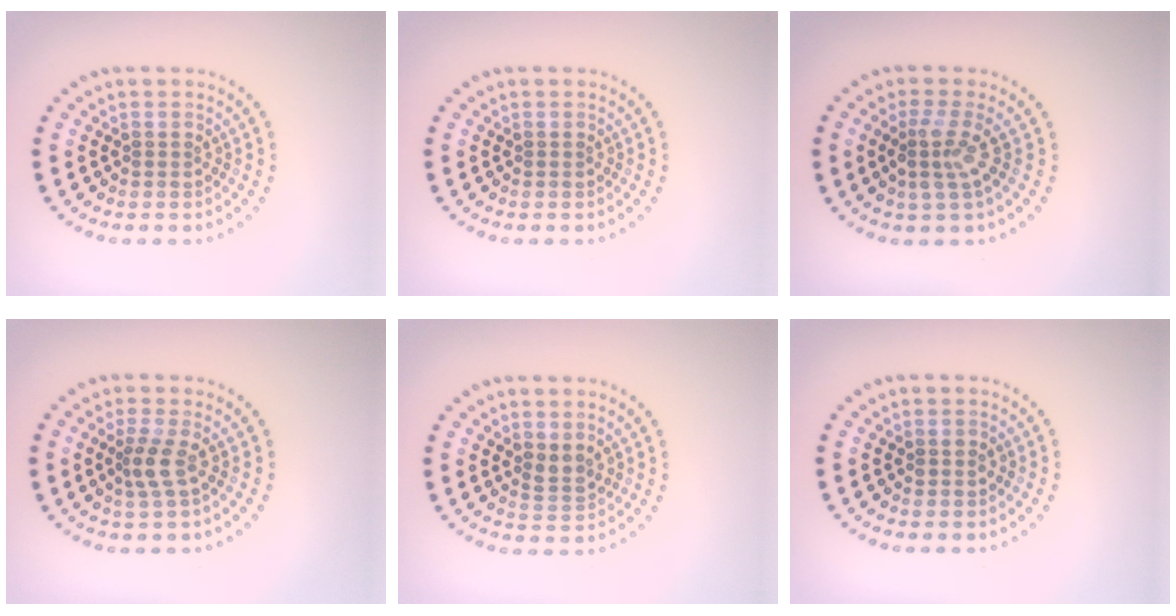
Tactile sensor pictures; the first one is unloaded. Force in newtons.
{"total": 0.0}
{"total": 2.8, "press": 2.0, "slide": 1.9}
{"total": 2.1, "press": 1.5, "slide": 1.5}
{"total": 1.5, "press": 1.3, "slide": 0.7}
{"total": 1.0, "press": 1.0, "slide": 0.1}